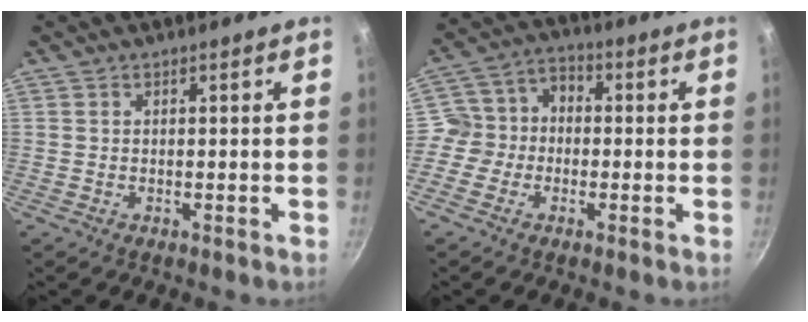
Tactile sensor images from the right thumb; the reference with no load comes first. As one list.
[{"total": 6.9, "force": [-1.5, 6.2, 2.6], "torque": [-0.011, 0.027, -0.048]}]